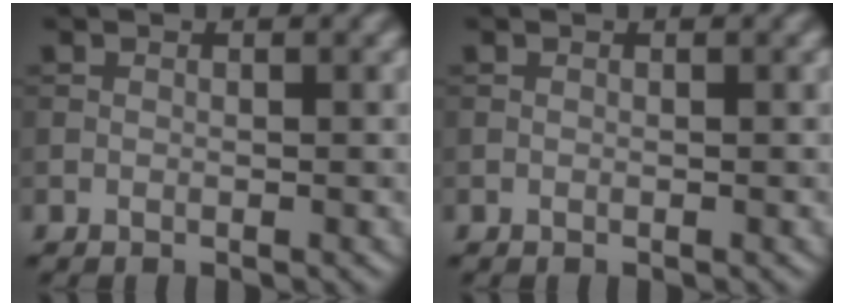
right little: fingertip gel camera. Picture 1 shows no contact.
{"total": 0.0}